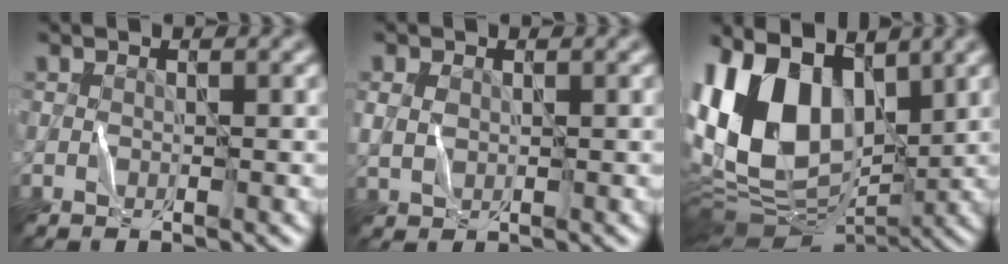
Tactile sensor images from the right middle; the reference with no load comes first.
{"total": 1.2, "force": [0.1, 1.0, 0.6], "torque": [-0.019, -0.003, 0.008]}
{"total": 12.5, "force": [2.8, 8.1, 9.1], "torque": [-0.190, 0.011, 0.036]}